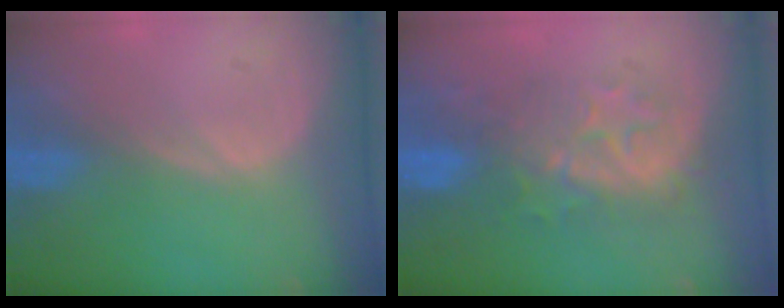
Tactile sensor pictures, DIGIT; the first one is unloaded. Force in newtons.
{"total": 8.2, "press": 8.2, "slide": 0.9}